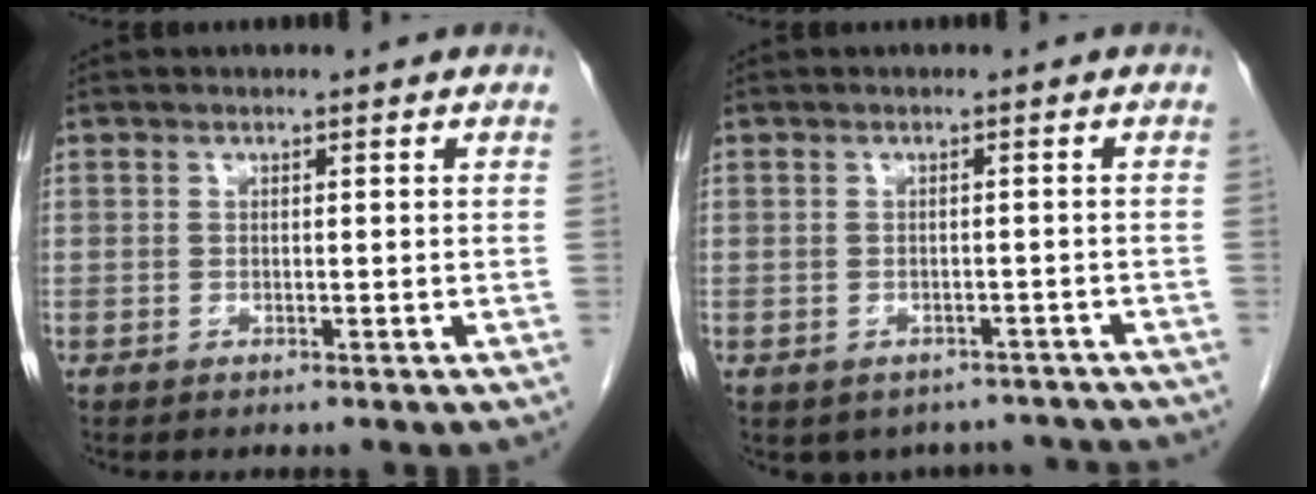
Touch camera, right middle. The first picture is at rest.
{"total": 6.8, "force": [-5.8, 3.5, 0.5], "torque": [0.007, 0.020, -0.061]}